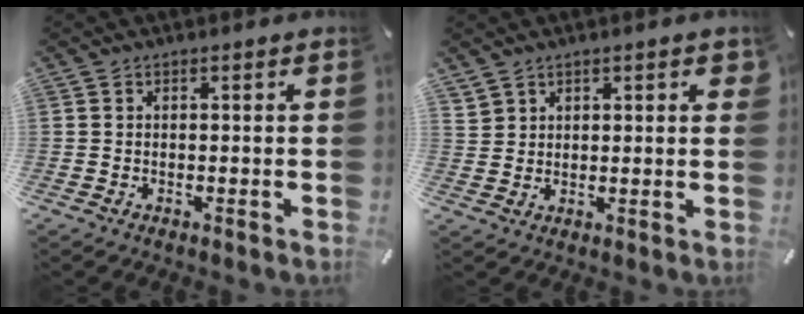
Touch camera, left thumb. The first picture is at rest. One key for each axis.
{"total": 2.8, "fx": 2.1, "fy": 1.8, "fz": 0.2, "tx": -0.004, "ty": -0.005, "tz": 0.039}